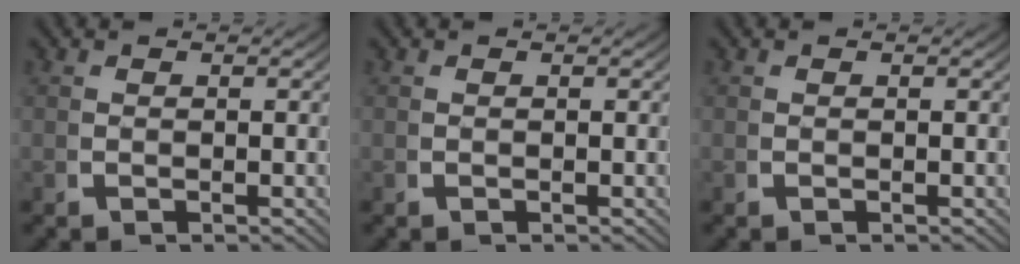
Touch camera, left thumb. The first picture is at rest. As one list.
[{"total": 0.0}, {"total": 0.0}]